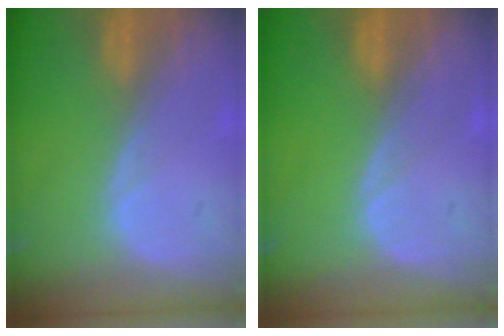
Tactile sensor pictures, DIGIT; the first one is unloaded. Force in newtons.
{"total": 0.0}